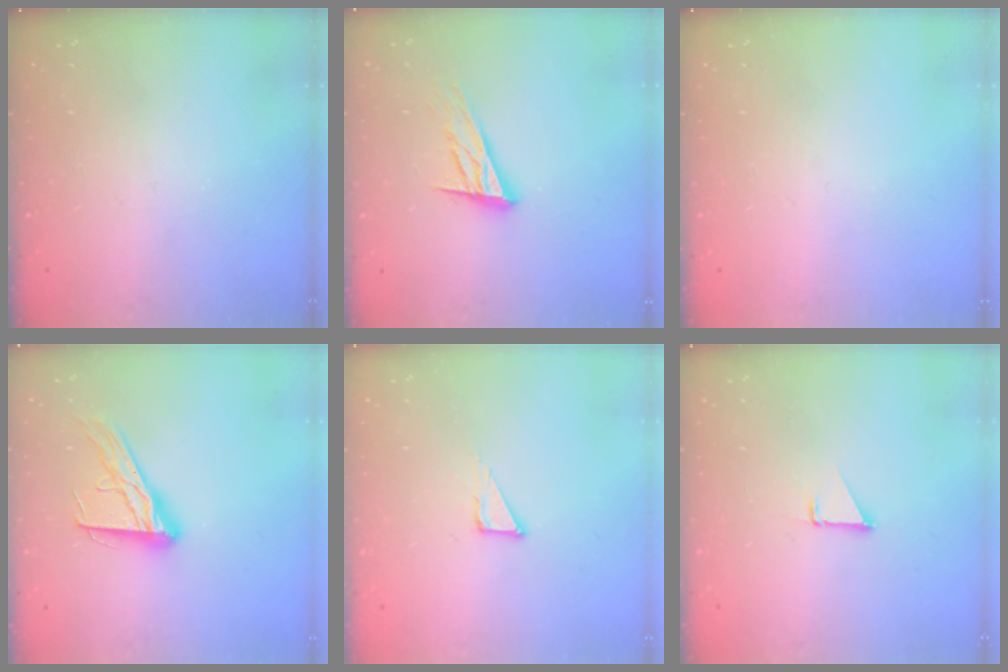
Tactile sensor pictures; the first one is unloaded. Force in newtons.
{"total": 15.2, "press": 15.0, "slide": 2.7}
{"total": 0.0}
{"total": 14.8, "press": 14.8, "slide": 1.3}
{"total": 3.9, "press": 3.9, "slide": 0.3}
{"total": 1.4, "press": 1.3, "slide": 0.1}